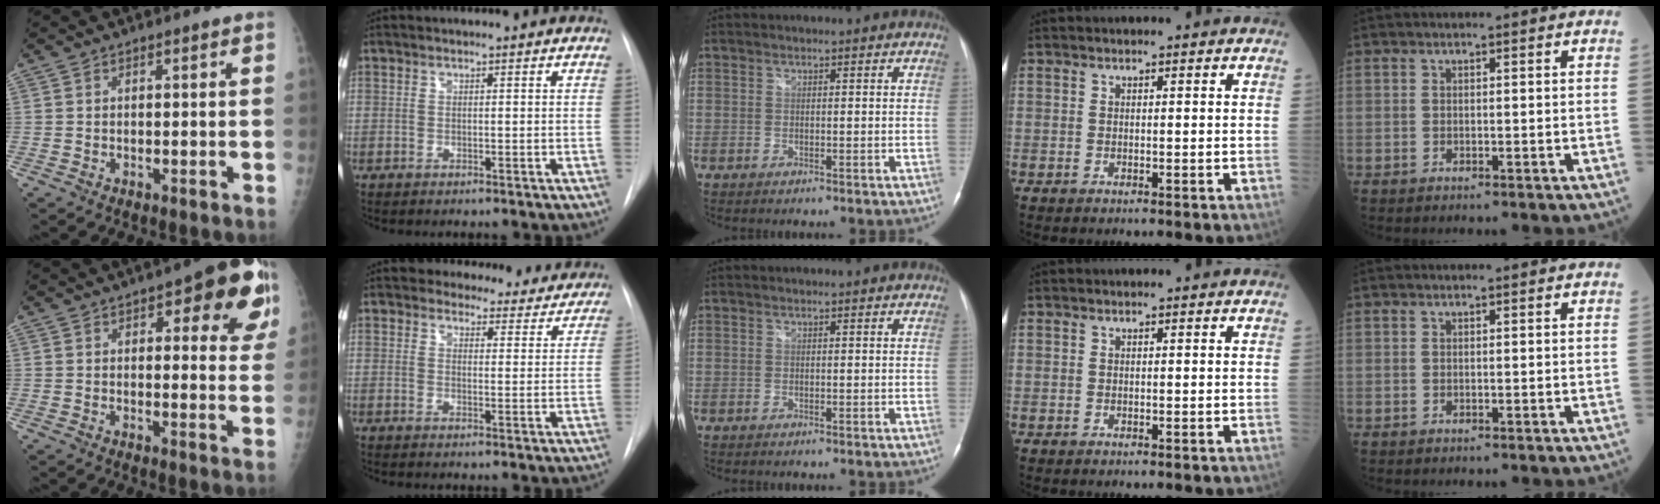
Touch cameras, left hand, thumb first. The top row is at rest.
{"thumb": {"total": 15.2, "force": [6.6, 6.1, 12.2], "torque": [-0.101, -0.015, 0.069]}, "index": {"total": 12.3, "force": [11.3, 4.7, 1.0], "torque": [0.023, -0.027, 0.108]}}